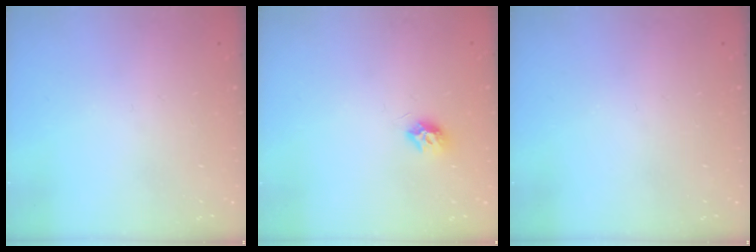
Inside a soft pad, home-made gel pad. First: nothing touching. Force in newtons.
{"total": 7.4, "press": 7.4, "slide": 0.2}
{"total": 0.0}